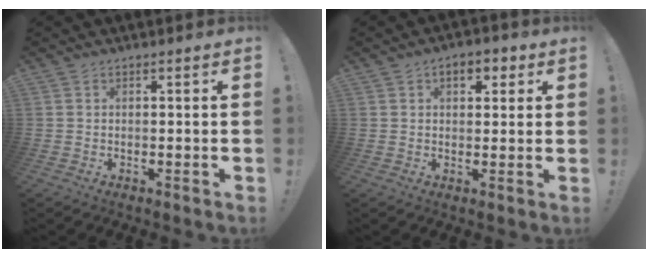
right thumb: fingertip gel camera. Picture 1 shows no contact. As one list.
[{"total": 5.1, "force": [2.0, 3.3, 3.3], "torque": [-0.039, 0.001, 0.031]}]